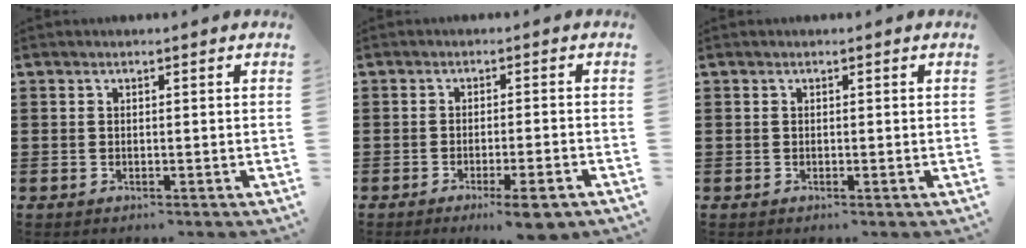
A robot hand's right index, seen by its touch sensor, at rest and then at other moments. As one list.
[{"total": 3.9, "force": [-2.9, 0.0, 2.6], "torque": [-0.042, -0.009, -0.051]}, {"total": 0.0}]